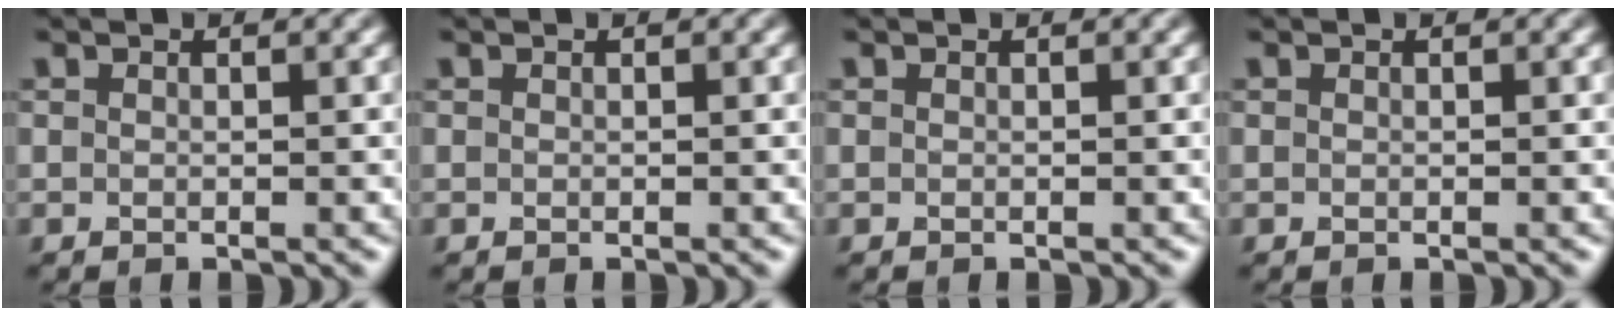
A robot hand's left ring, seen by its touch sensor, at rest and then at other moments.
{"total": 0.0}
{"total": 0.0}
{"total": 0.0}